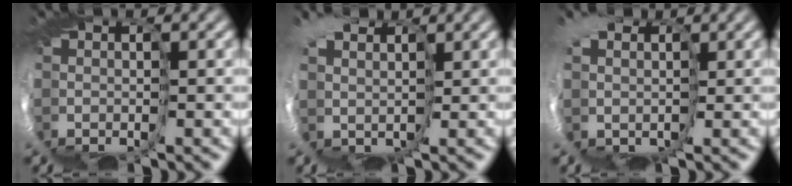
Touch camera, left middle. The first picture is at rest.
{"total": 3.9, "force": [2.6, 2.6, 1.3], "torque": [-0.035, -0.001, 0.030]}
{"total": 4.8, "force": [1.6, 3.9, 2.2], "torque": [-0.043, -0.014, 0.018]}